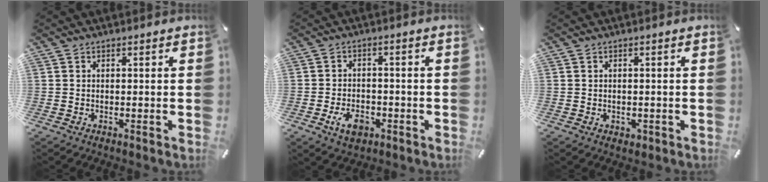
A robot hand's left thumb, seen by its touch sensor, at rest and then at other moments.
{"total": 6.0, "force": [-2.4, 4.0, 3.8], "torque": [-0.071, 0.006, -0.046]}
{"total": 1.1, "force": [-0.2, 1.1, 0.4], "torque": [-0.008, 0.004, -0.006]}